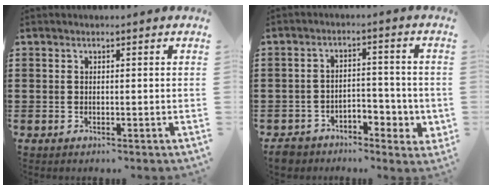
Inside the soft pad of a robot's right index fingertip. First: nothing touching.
{"total": 4.7, "force": [-2.9, 2.9, 2.4], "torque": [-0.042, 0.018, -0.056]}